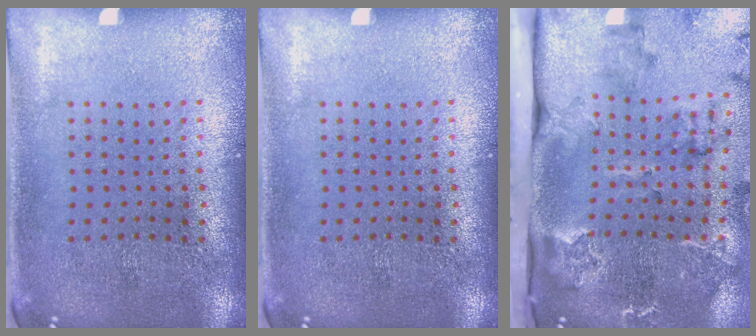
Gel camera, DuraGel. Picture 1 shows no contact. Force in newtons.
{"total": 0.0}
{"total": 2.8, "press": 2.4, "slide": 1.5}